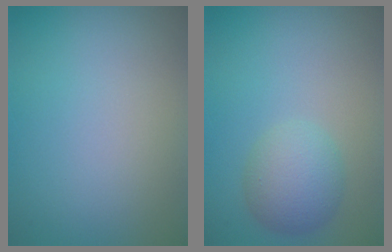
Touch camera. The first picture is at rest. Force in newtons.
{"total": 3.6, "press": 3.6, "slide": 0.2}